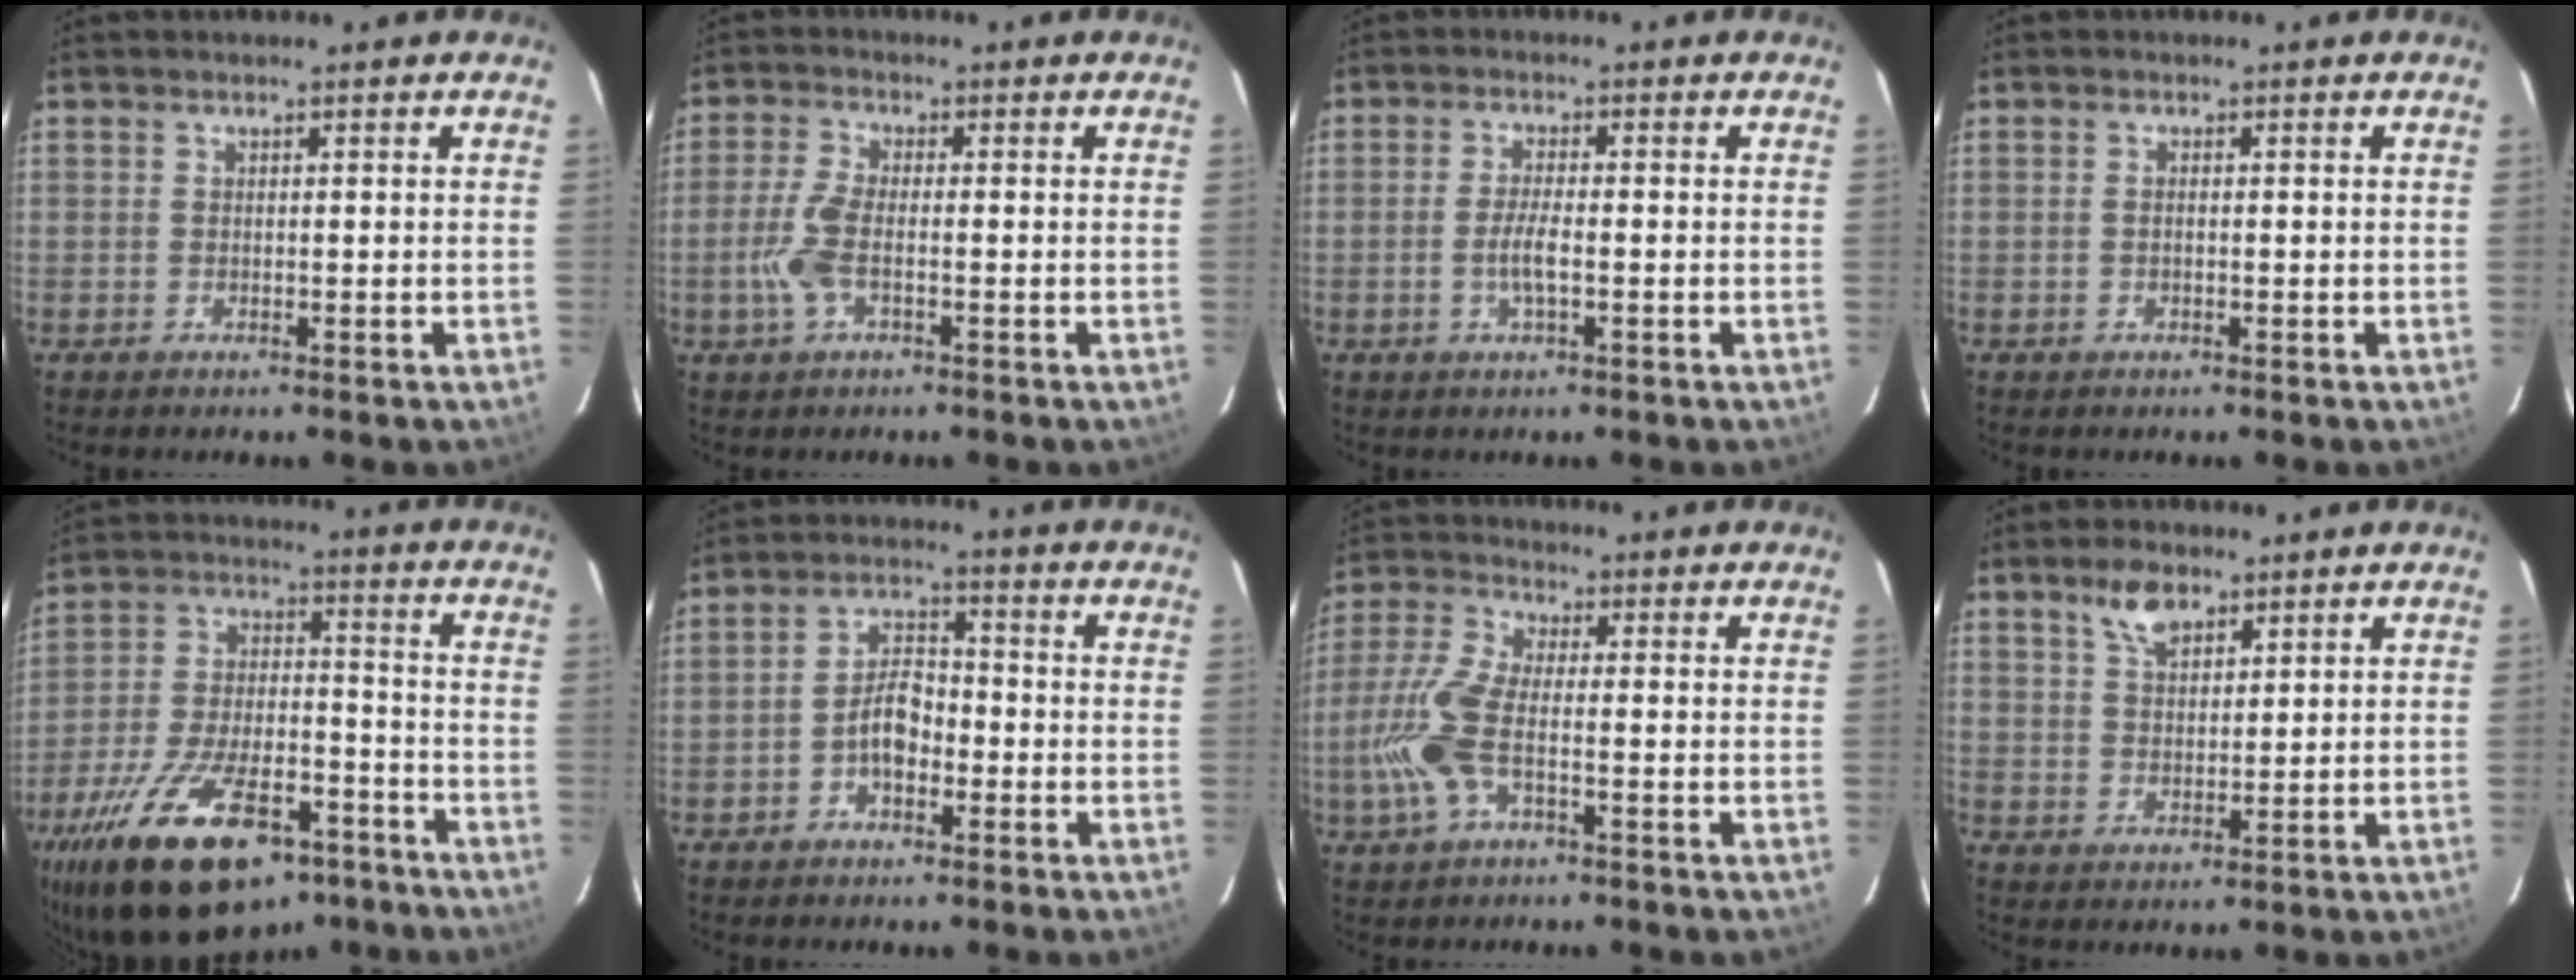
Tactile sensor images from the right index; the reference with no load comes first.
{"total": 6.1, "force": [-1.6, 2.1, 5.4], "torque": [-0.125, 0.001, -0.034]}
{"total": 3.9, "force": [-1.1, 0.6, 3.7], "torque": [-0.072, -0.002, -0.021]}
{"total": 0.7, "force": [-0.1, 0.2, 0.7], "torque": [-0.015, 0.002, -0.004]}
{"total": 25.7, "force": [-16.9, 11.3, 15.7], "torque": [-0.309, -0.021, -0.259]}
{"total": 5.6, "force": [-2.3, 3.0, 4.1], "torque": [-0.080, 0.018, -0.040]}
{"total": 9.7, "force": [-2.7, 3.2, 8.7], "torque": [-0.205, 0.003, -0.058]}
{"total": 5.2, "force": [3.4, 2.5, 3.0], "torque": [-0.050, 0.007, 0.063]}